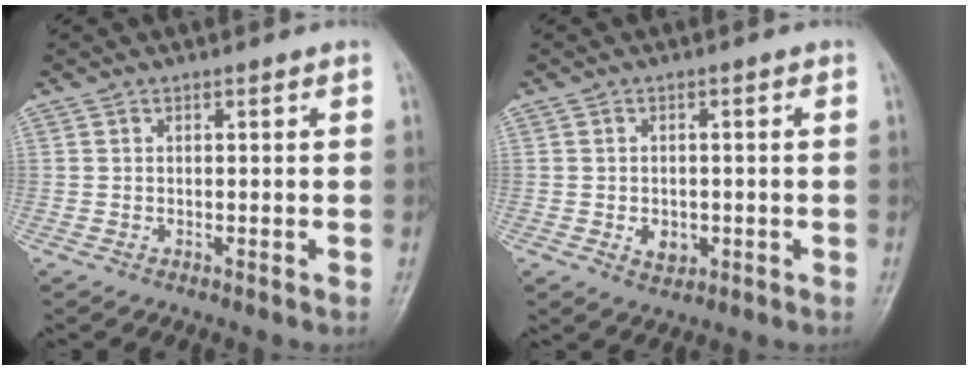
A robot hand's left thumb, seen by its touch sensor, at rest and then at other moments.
{"total": 3.3, "force": [-0.9, 2.5, 1.9], "torque": [-0.017, 0.001, -0.006]}